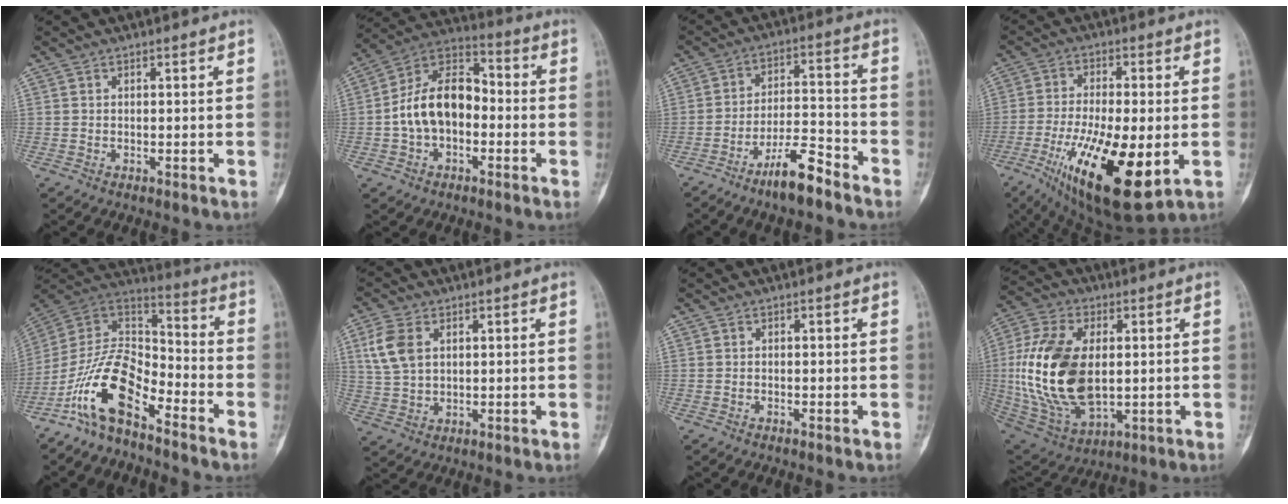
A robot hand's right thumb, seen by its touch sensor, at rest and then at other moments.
{"total": 14.1, "force": [-1.8, 9.2, 10.4], "torque": [-0.168, 0.046, -0.042]}
{"total": 9.3, "force": [-6.8, 2.2, 5.9], "torque": [-0.108, 0.056, -0.120]}
{"total": 20.8, "force": [-6.0, 7.1, 18.6], "torque": [-0.348, -0.024, -0.084]}
{"total": 14.3, "force": [-8.9, 6.1, 9.4], "torque": [-0.165, 0.090, -0.177]}
{"total": 7.7, "force": [2.5, 5.0, 5.4], "torque": [-0.111, -0.001, 0.054]}
{"total": 0.0}
{"total": 21.6, "force": [0.8, 12.4, 17.7], "torque": [-0.359, -0.010, 0.027]}